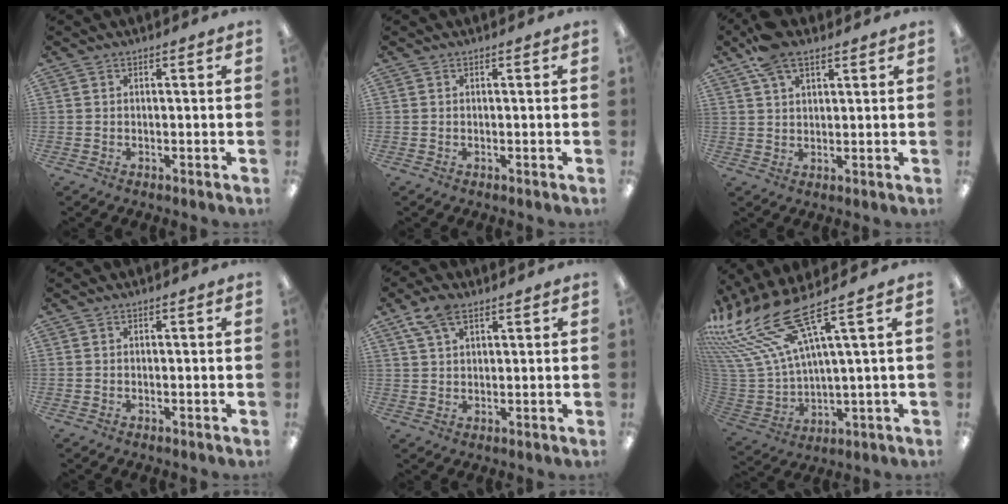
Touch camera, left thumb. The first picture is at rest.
{"total": 0.0}
{"total": 7.3, "force": [4.7, 3.3, 4.4], "torque": [-0.080, -0.014, 0.087]}
{"total": 0.0}
{"total": 6.6, "force": [4.2, 3.2, 3.9], "torque": [-0.077, -0.007, 0.078]}
{"total": 20.0, "force": [12.4, 6.7, 14.2], "torque": [-0.291, -0.080, 0.213]}